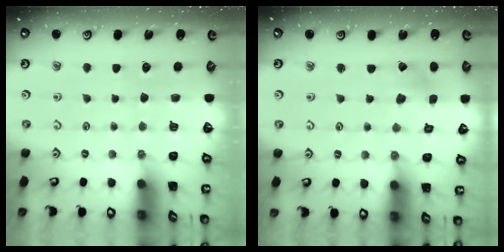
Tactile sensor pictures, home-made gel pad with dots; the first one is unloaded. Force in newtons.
{"total": 1.1, "press": 1.0, "slide": 0.4}